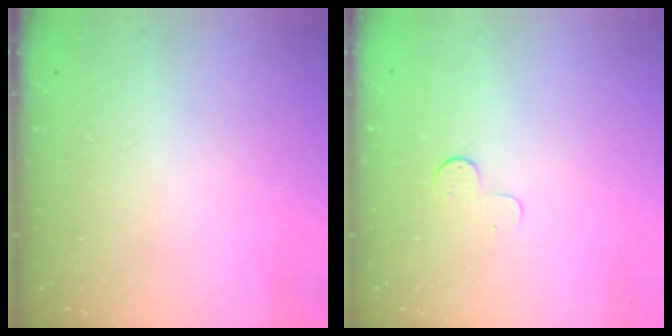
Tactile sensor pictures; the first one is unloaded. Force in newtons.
{"total": 5.0, "press": 5.0, "slide": 0.4}